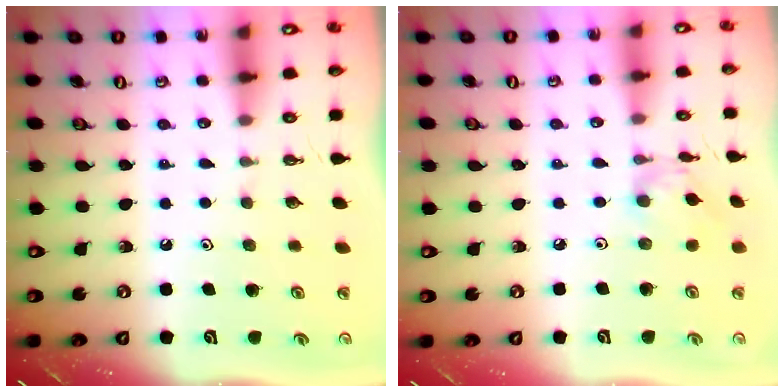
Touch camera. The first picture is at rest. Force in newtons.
{"total": 3.2, "press": 3.2, "slide": 0.4}